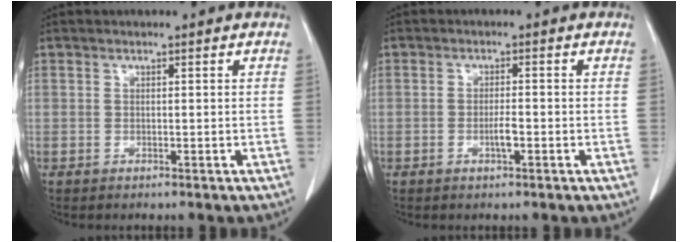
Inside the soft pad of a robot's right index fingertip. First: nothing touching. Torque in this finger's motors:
{"motor_torque": [0.51, 0.11, 0.22, 0.03]}